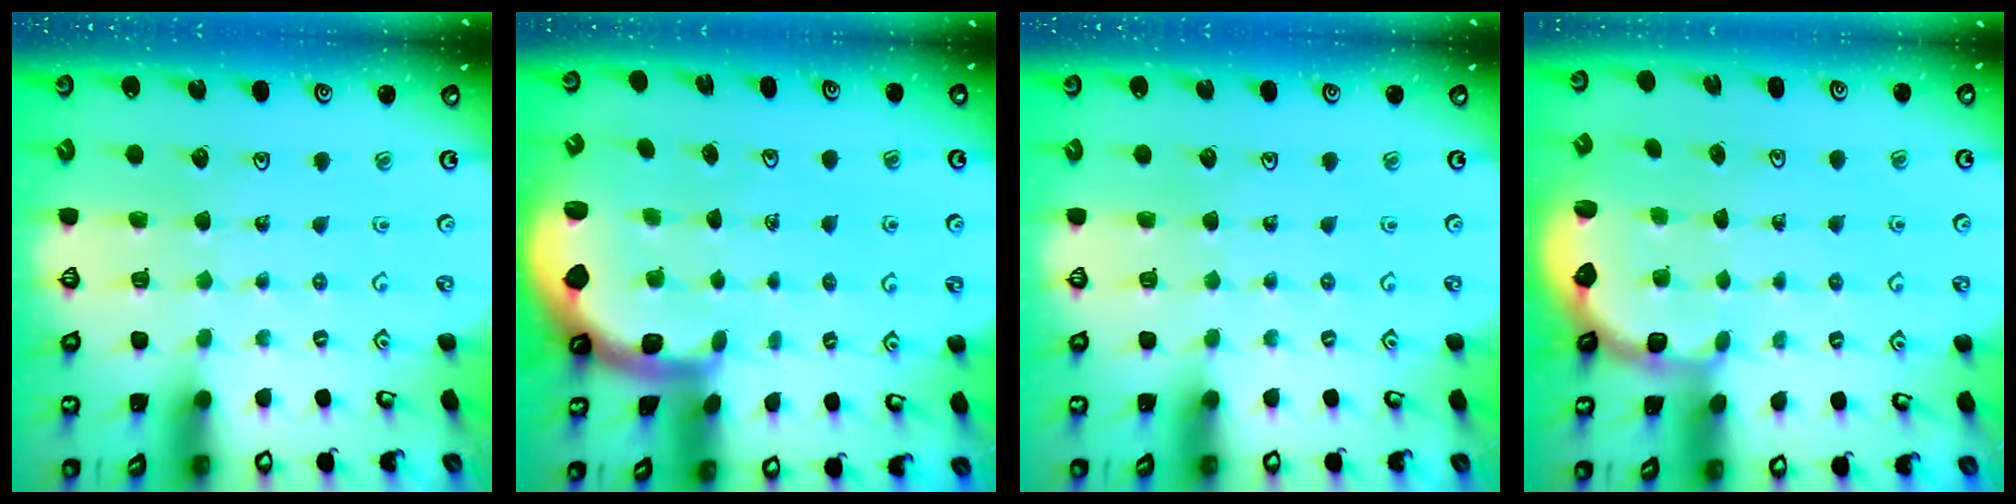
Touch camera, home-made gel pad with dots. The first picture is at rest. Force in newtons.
{"total": 1.7, "press": 1.6, "slide": 0.4}
{"total": 0.0}
{"total": 2.9, "press": 2.4, "slide": 1.6}